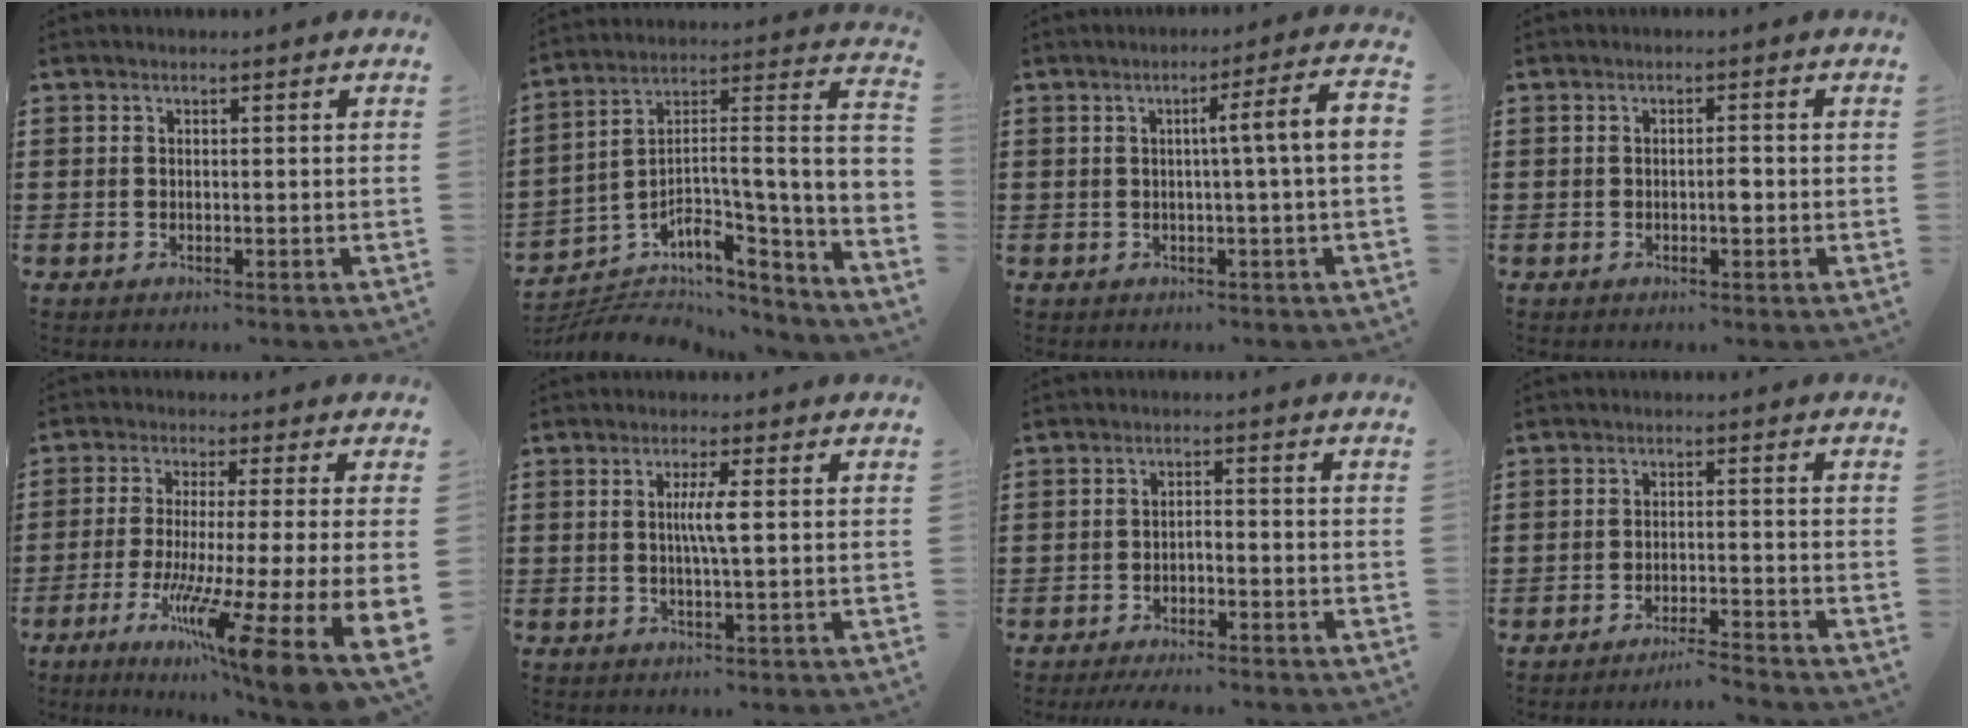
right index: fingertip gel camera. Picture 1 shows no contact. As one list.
[{"total": 6.2, "force": [-2.6, 2.1, 5.3], "torque": [-0.110, -0.035, -0.057]}, {"total": 6.1, "force": [0.2, -0.5, 6.1], "torque": [-0.103, -0.010, -0.004]}, {"total": 1.6, "force": [-0.4, 0.4, 1.5], "torque": [-0.028, 0.000, -0.008]}, {"total": 9.7, "force": [-3.9, -0.3, 8.8], "torque": [-0.165, -0.038, -0.077]}, {"total": 3.5, "force": [0.3, -0.1, 3.5], "torque": [-0.066, -0.004, 0.001]}, {"total": 2.2, "force": [-2.0, 0.1, 0.8], "torque": [-0.019, -0.001, -0.041]}, {"total": 3.0, "force": [-2.9, -0.4, 0.5], "torque": [-0.014, -0.001, -0.062]}]